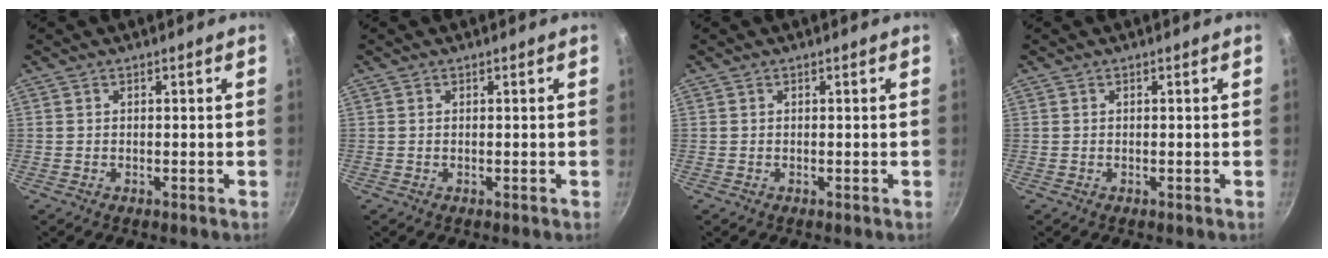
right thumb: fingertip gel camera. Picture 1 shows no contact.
{"total": 0.0}
{"total": 0.0}
{"total": 0.0}